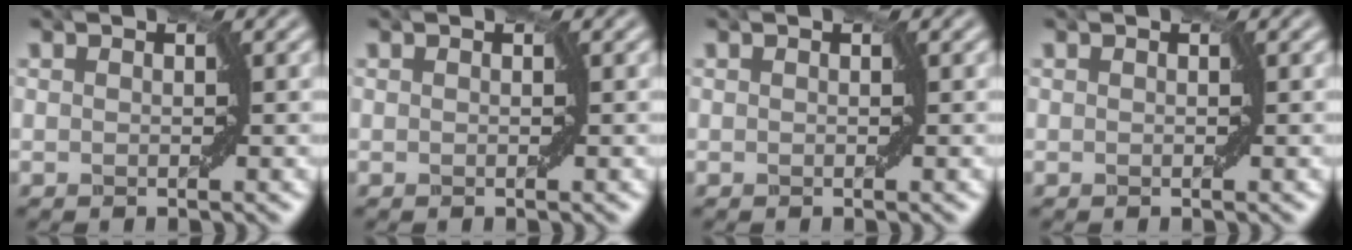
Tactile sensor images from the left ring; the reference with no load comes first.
{"total": 0.0}
{"total": 0.0}
{"total": 0.0}